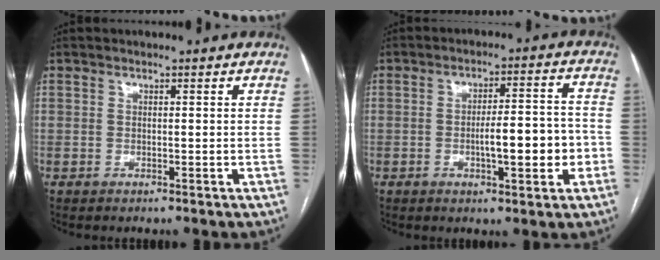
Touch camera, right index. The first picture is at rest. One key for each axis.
{"total": 8.8, "fx": -2.2, "fy": 1.9, "fz": 8.3, "tx": -0.126, "ty": 0.018, "tz": -0.029}